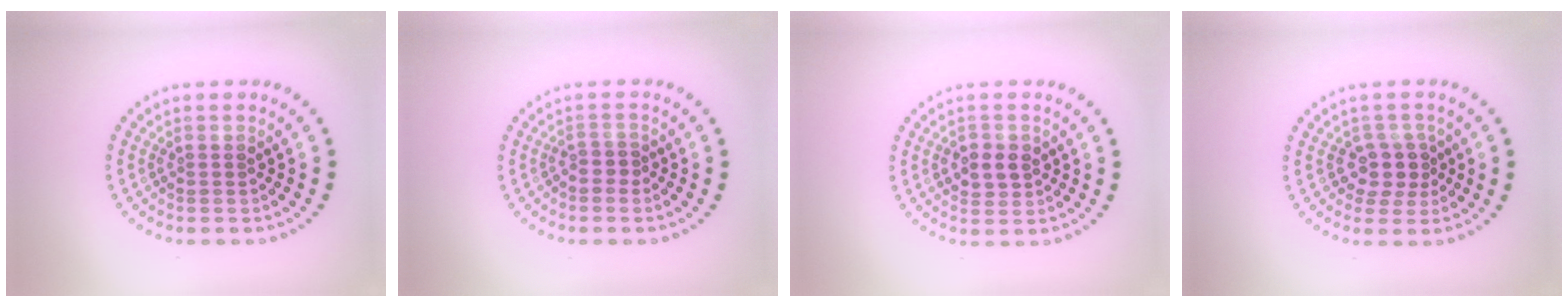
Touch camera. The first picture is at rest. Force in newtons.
{"total": 1.1, "press": 0.7, "slide": 0.9}
{"total": 2.6, "press": 2.5, "slide": 0.5}
{"total": 2.6, "press": 2.2, "slide": 1.4}